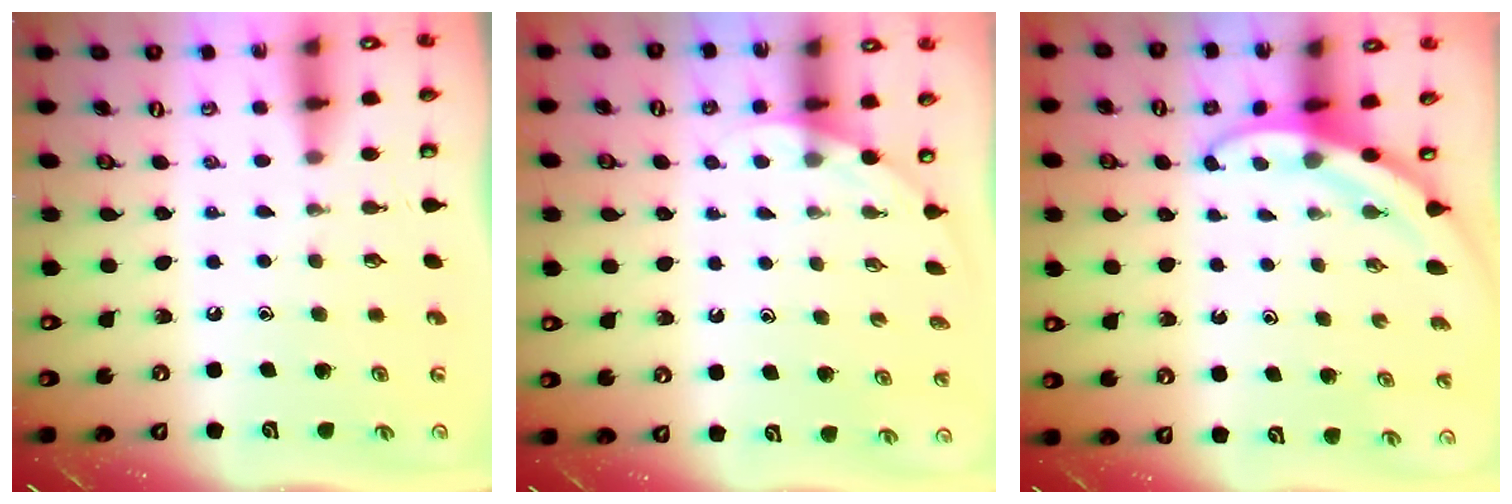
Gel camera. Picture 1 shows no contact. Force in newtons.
{"total": 1.8, "press": 1.8, "slide": 0.1}
{"total": 3.5, "press": 3.5, "slide": 0.2}